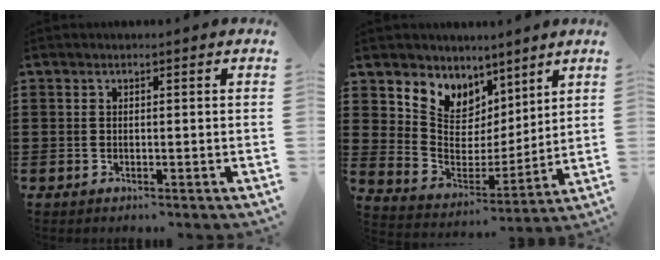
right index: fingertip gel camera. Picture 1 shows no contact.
{"total": 6.8, "force": [5.1, 4.4, -1.3], "torque": [-0.030, -0.060, 0.094]}